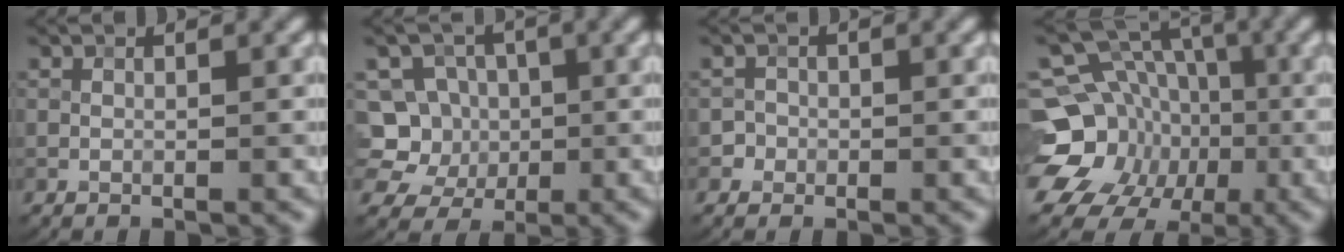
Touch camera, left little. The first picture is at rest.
{"total": 6.4, "force": [-0.8, 6.0, 2.2], "torque": [-0.032, 0.026, -0.045]}
{"total": 1.2, "force": [-0.3, 1.1, -0.1], "torque": [0.017, 0.001, -0.004]}
{"total": 15.8, "force": [-5.1, 13.4, 6.5], "torque": [-0.141, -0.013, -0.090]}